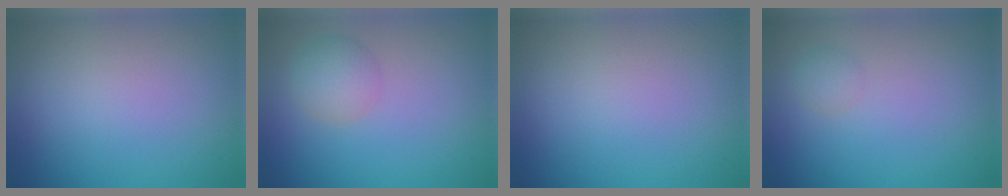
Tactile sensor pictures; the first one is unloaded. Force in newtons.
{"total": 2.6, "press": 2.6, "slide": 0.1}
{"total": 0.0}
{"total": 1.0, "press": 1.0, "slide": 0.0}